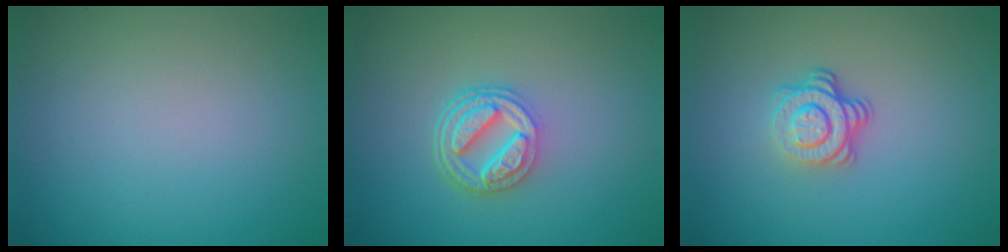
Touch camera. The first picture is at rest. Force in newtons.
{"total": 4.6, "press": 3.4, "slide": 3.1}
{"total": 3.7, "press": 2.6, "slide": 2.6}